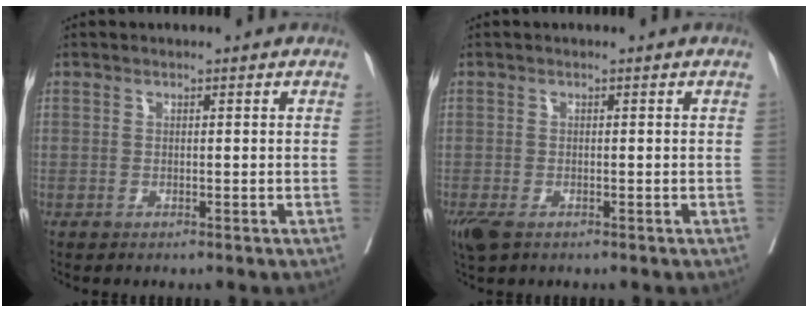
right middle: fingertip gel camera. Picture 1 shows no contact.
{"total": 3.8, "force": [-2.2, 1.8, 2.4], "torque": [-0.056, -0.014, -0.038]}